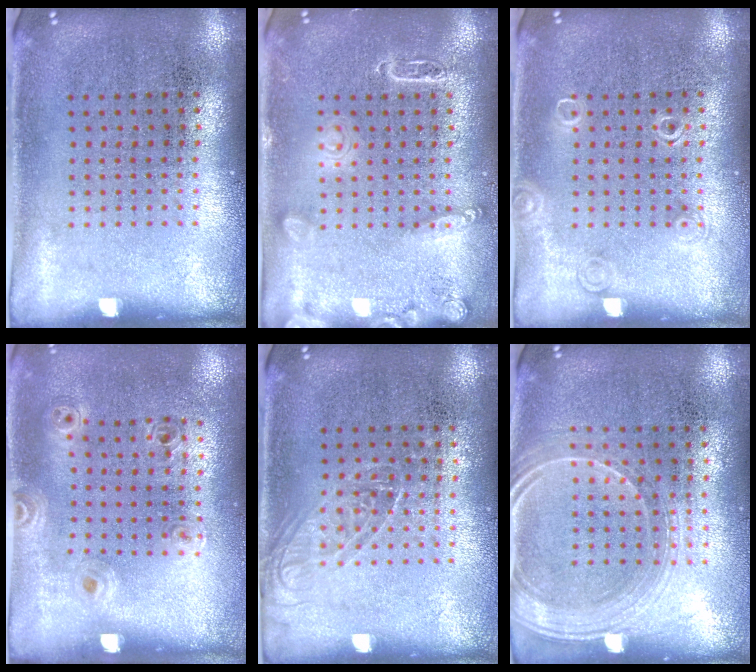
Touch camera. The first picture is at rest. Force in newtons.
{"total": 2.5, "press": 2.5, "slide": 0.3}
{"total": 1.0, "press": 1.0, "slide": 0.3}
{"total": 1.1, "press": 1.0, "slide": 0.5}
{"total": 1.1, "press": 1.0, "slide": 0.6}
{"total": 1.7, "press": 1.5, "slide": 0.8}